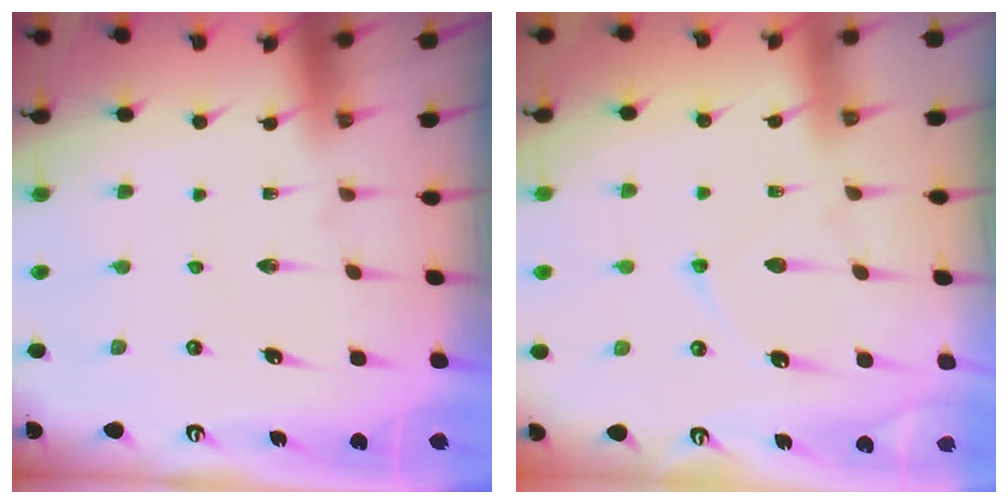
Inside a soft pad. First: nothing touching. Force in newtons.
{"total": 5.8, "press": 5.8, "slide": 0.7}